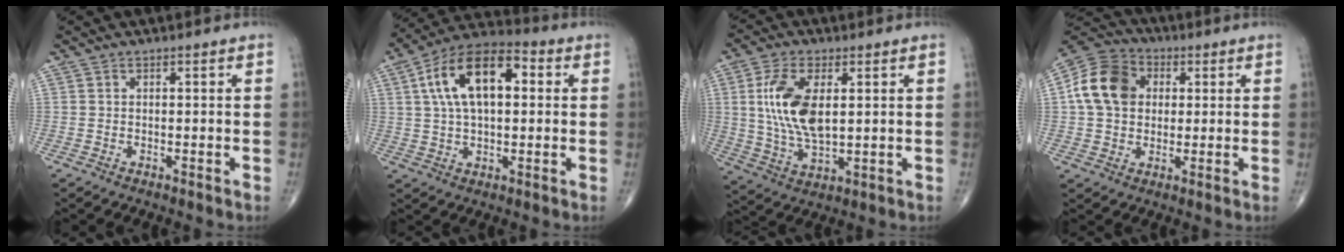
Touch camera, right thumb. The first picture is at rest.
{"total": 15.9, "force": [3.6, 8.1, 13.2], "torque": [-0.228, 0.026, 0.055]}
{"total": 12.9, "force": [2.4, 6.2, 11.0], "torque": [-0.224, -0.012, 0.054]}
{"total": 12.7, "force": [2.0, 10.0, 7.6], "torque": [-0.126, 0.016, 0.025]}